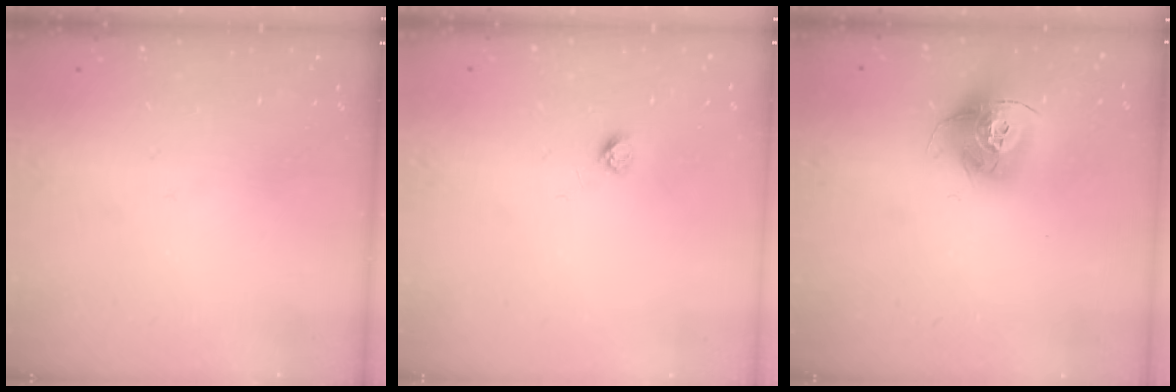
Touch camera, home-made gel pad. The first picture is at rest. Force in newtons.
{"total": 2.7, "press": 2.6, "slide": 0.3}
{"total": 14.1, "press": 14.1, "slide": 1.3}